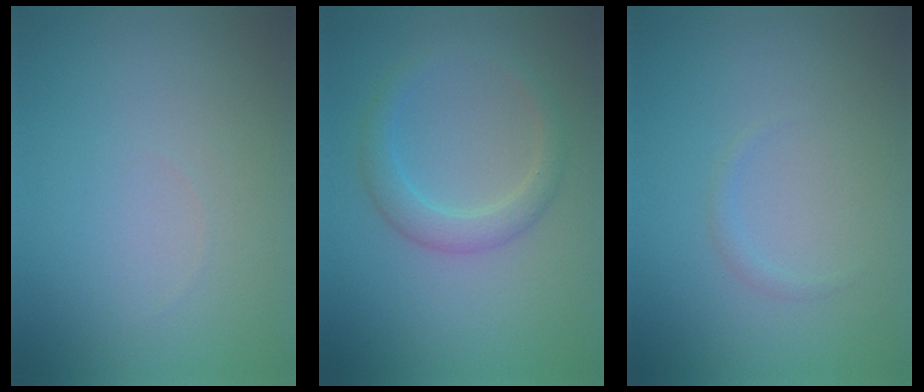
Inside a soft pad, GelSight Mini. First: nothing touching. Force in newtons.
{"total": 2.5, "press": 2.5, "slide": 0.1}
{"total": 0.6, "press": 0.6, "slide": 0.0}